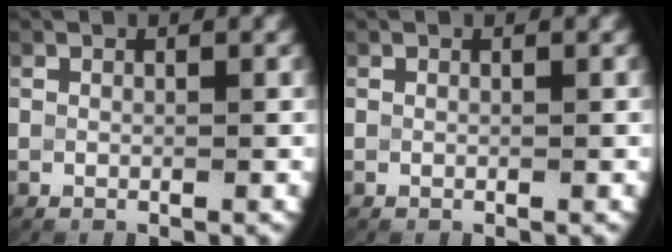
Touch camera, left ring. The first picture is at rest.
{"total": 0.0}